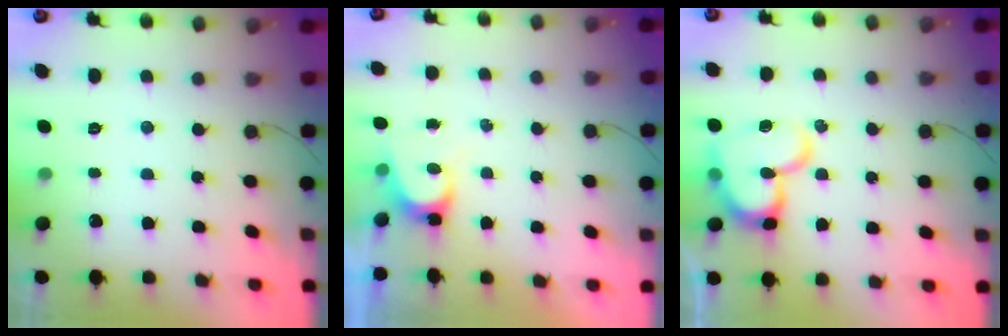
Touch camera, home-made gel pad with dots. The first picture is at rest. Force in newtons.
{"total": 3.3, "press": 3.3, "slide": 0.3}
{"total": 16.3, "press": 16.2, "slide": 1.6}